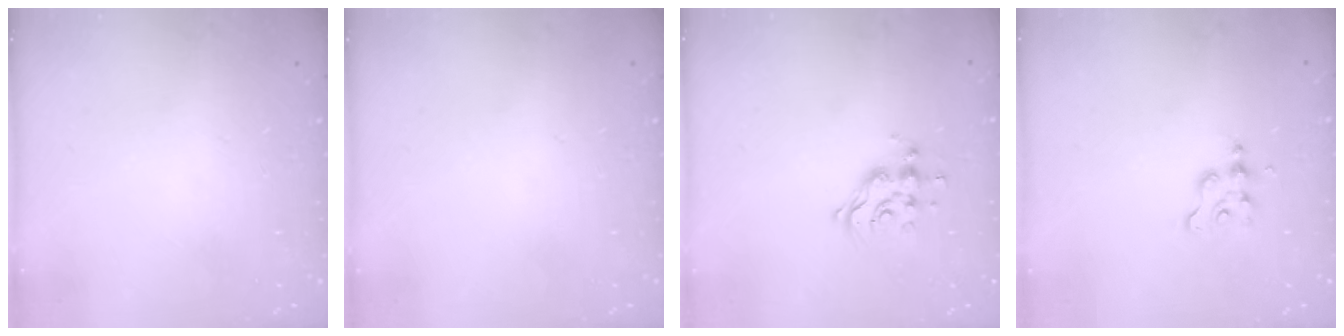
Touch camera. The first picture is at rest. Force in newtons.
{"total": 0.0}
{"total": 9.9, "press": 9.9, "slide": 0.9}
{"total": 3.1, "press": 3.1, "slide": 0.4}